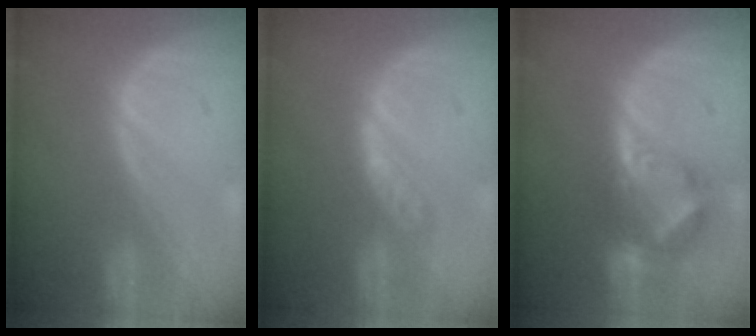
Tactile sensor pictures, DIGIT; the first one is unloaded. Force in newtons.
{"total": 3.5, "press": 3.3, "slide": 1.4}
{"total": 7.2, "press": 6.3, "slide": 3.4}